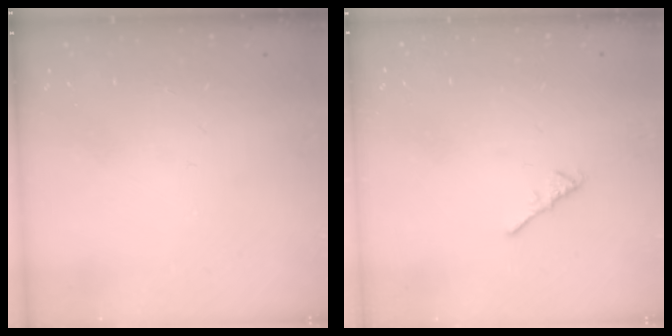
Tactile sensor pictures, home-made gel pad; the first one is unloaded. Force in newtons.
{"total": 1.1, "press": 1.0, "slide": 0.4}